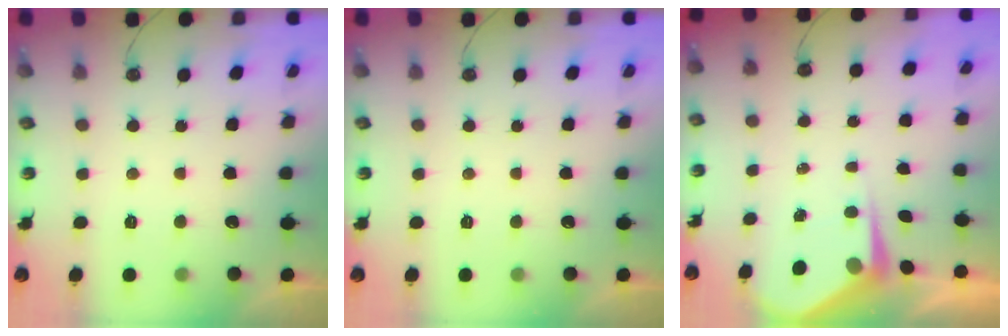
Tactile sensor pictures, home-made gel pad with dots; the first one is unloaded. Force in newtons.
{"total": 0.0}
{"total": 4.8, "press": 4.8, "slide": 0.4}